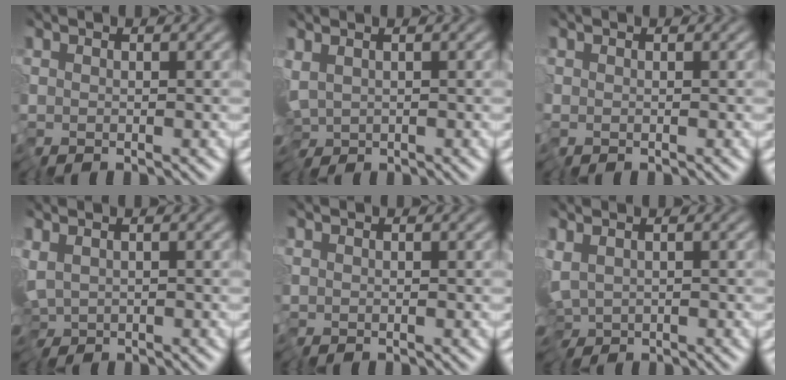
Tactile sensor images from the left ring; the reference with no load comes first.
{"total": 3.4, "force": [-0.9, 2.1, 2.5], "torque": [-0.055, -0.011, -0.011]}
{"total": 0.0}
{"total": 3.1, "force": [-1.1, 1.8, 2.3], "torque": [-0.050, -0.010, -0.015]}
{"total": 0.0}
{"total": 4.2, "force": [-1.3, 2.6, 3.0], "torque": [-0.062, -0.016, -0.011]}